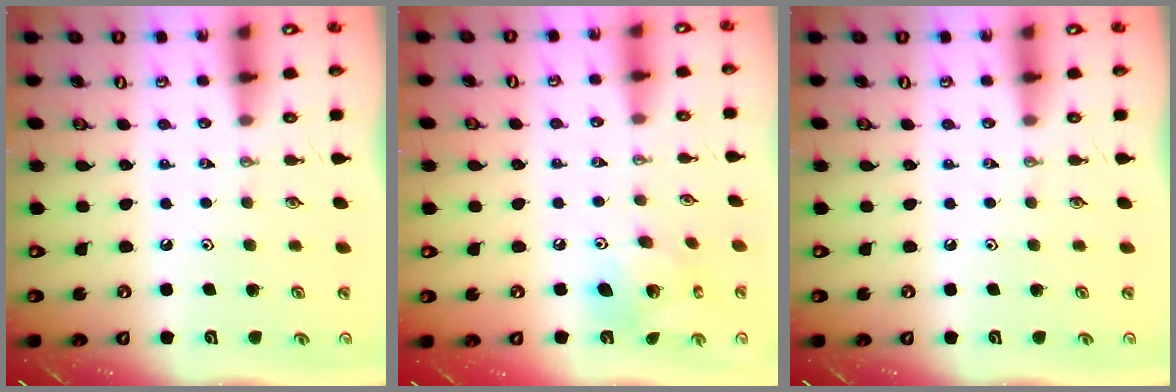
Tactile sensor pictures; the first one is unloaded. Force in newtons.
{"total": 10.6, "press": 10.6, "slide": 0.8}
{"total": 0.0}